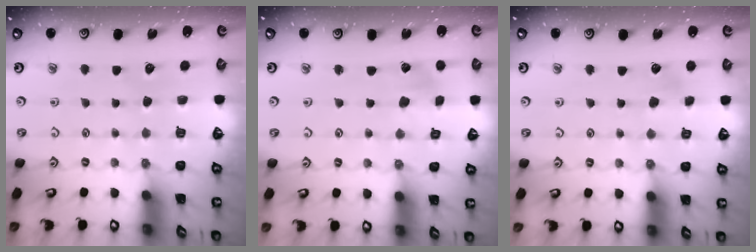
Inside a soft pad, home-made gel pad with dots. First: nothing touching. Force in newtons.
{"total": 1.7, "press": 1.7, "slide": 0.2}
{"total": 1.8, "press": 1.7, "slide": 0.2}